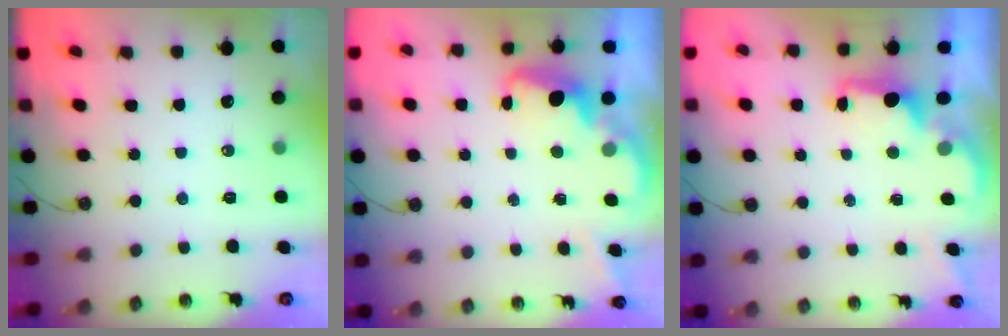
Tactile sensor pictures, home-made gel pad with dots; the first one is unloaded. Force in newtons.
{"total": 2.8, "press": 2.7, "slide": 0.8}
{"total": 1.8, "press": 1.6, "slide": 0.8}